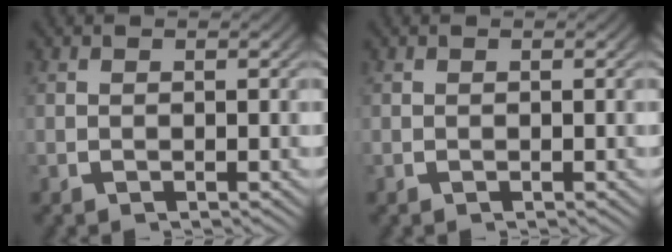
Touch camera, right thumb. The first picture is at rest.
{"total": 0.0}